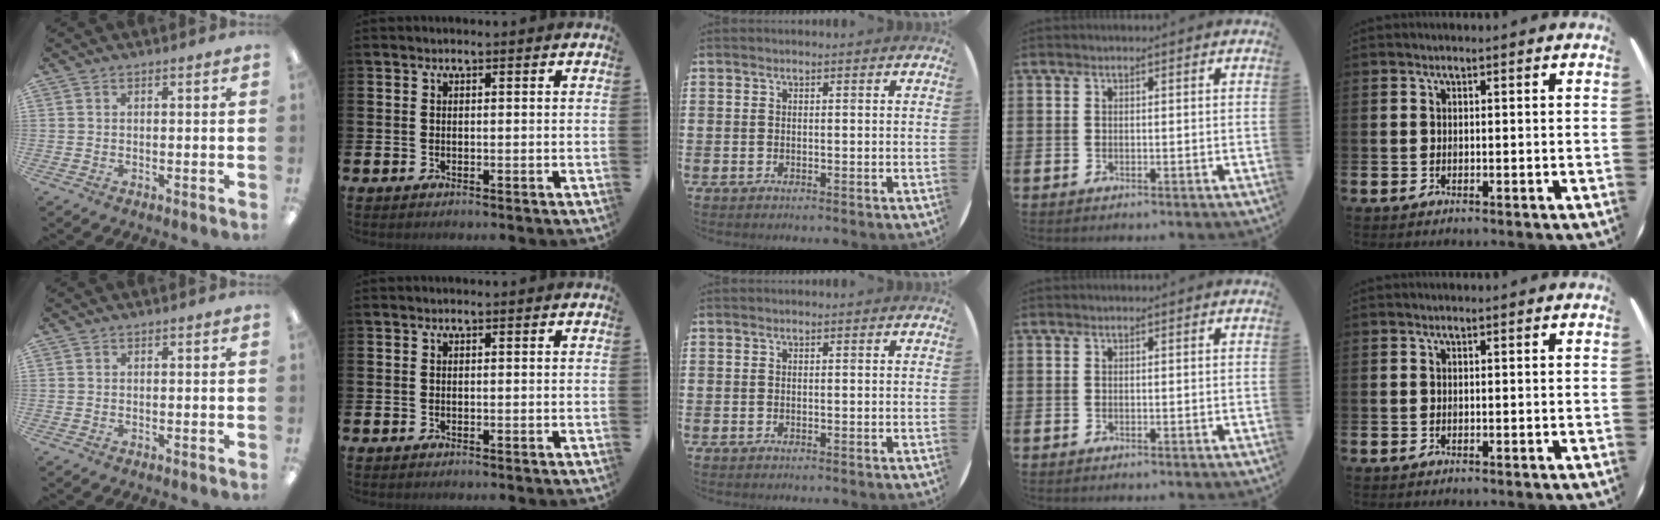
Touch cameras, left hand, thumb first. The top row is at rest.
{}